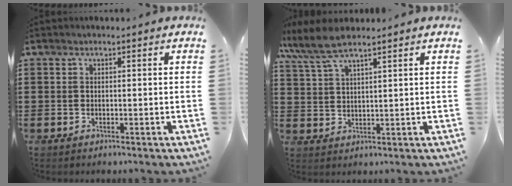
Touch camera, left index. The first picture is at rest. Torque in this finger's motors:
{"motor_torque": [1.18, 0.08, 0.82, 0.12]}